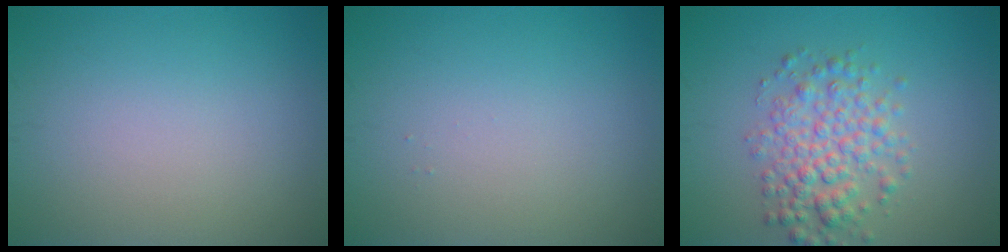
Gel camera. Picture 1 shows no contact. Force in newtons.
{"total": 0.0}
{"total": 4.4, "press": 4.4, "slide": 0.0}